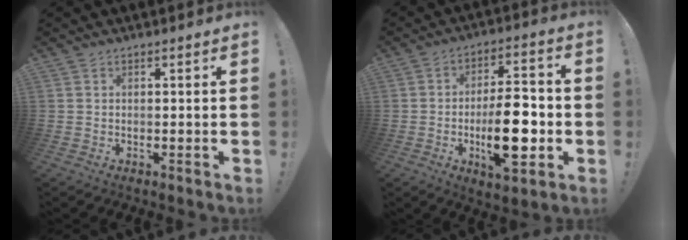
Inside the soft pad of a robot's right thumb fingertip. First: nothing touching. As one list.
[{"total": 16.1, "force": [-3.5, 6.6, 14.2], "torque": [-0.229, 0.007, -0.055]}]